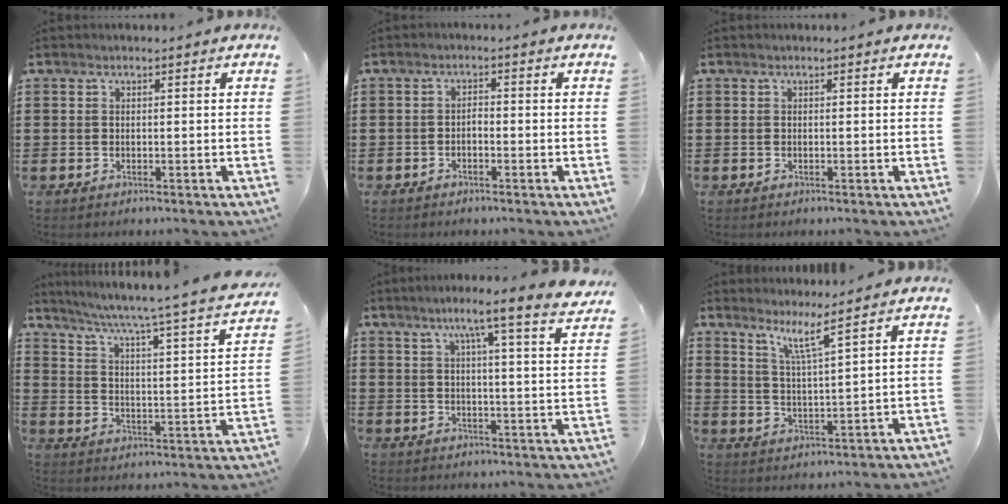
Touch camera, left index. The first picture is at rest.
{"total": 1.2, "force": [-0.8, 0.4, 0.9], "torque": [-0.020, 0.001, -0.016]}
{"total": 0.0}
{"total": 4.5, "force": [3.7, -1.0, 2.4], "torque": [-0.068, -0.048, 0.047]}
{"total": 6.8, "force": [5.1, -1.0, 4.4], "torque": [-0.089, -0.032, 0.075]}
{"total": 5.2, "force": [4.1, -0.6, 3.2], "torque": [-0.068, -0.021, 0.067]}